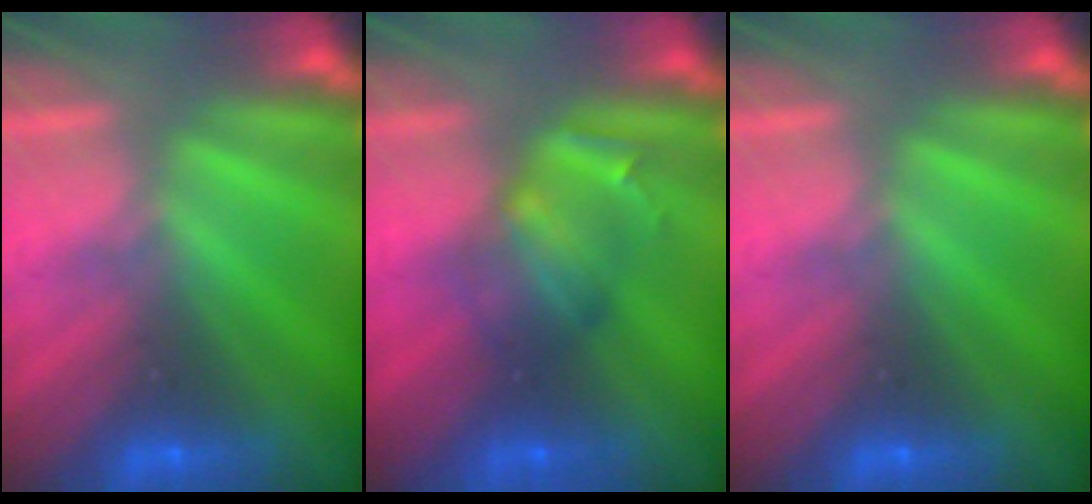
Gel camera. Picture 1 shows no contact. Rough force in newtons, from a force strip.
{"total": 2.4}
{"total": 0.0}